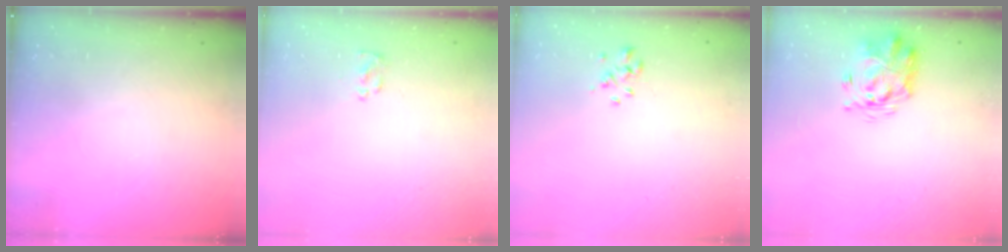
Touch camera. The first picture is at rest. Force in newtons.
{"total": 1.4, "press": 1.3, "slide": 0.6}
{"total": 1.3, "press": 1.1, "slide": 0.6}
{"total": 3.1, "press": 3.0, "slide": 0.9}